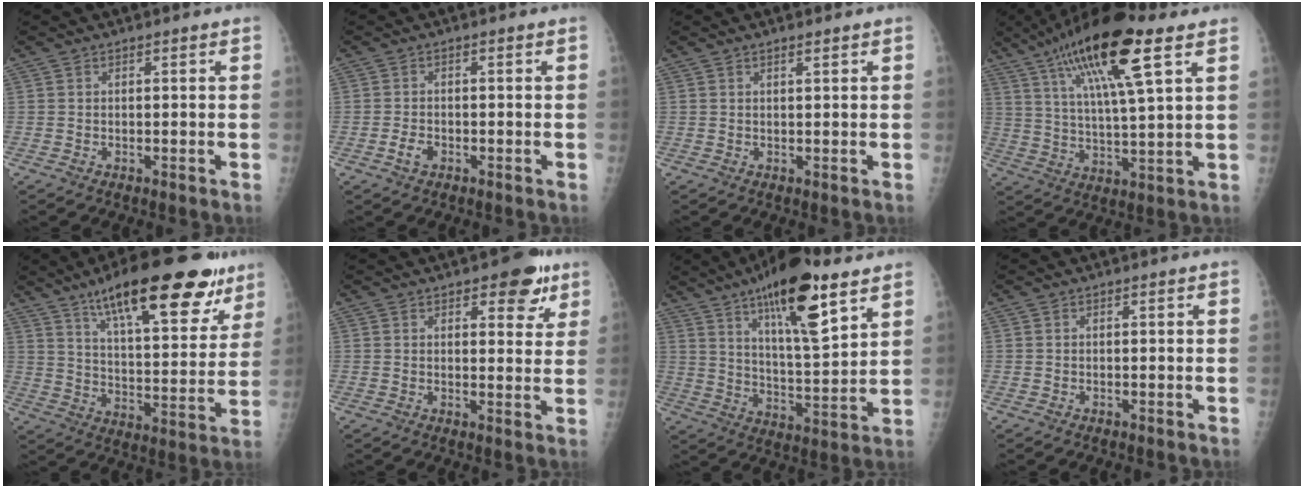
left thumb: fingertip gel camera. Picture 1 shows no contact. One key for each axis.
{"total": 2.1, "fx": -1.1, "fy": 1.3, "fz": 1.2, "tx": -0.021, "ty": 0.004, "tz": -0.020}
{"total": 0.8, "fx": 0.6, "fy": 0.0, "fz": 0.5, "tx": -0.005, "ty": -0.003, "tz": 0.012}
{"total": 18.2, "fx": 9.4, "fy": 3.7, "fz": 15.2, "tx": -0.264, "ty": -0.016, "tz": 0.164}
{"total": 24.5, "fx": 15.5, "fy": 7.8, "fz": 17.3, "tx": -0.215, "ty": -0.045, "tz": 0.236}
{"total": 7.5, "fx": 4.3, "fy": 3.6, "fz": 4.9, "tx": -0.027, "ty": -0.017, "tz": 0.051}
{"total": 18.3, "fx": 10.6, "fy": 4.9, "fz": 14.0, "tx": -0.204, "ty": -0.053, "tz": 0.177}
{"total": 0.0}